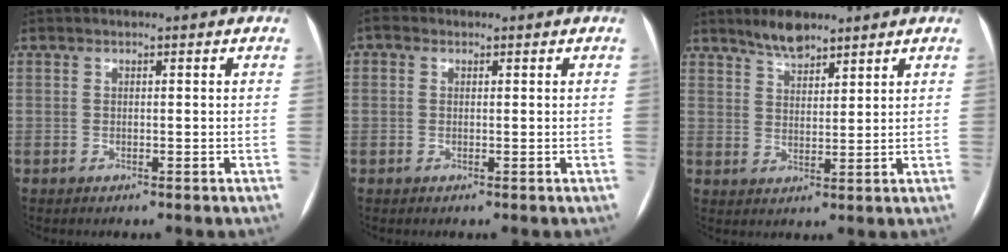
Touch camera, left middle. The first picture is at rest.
{"total": 0.9, "force": [-0.6, -0.5, -0.4], "torque": [0.005, -0.002, -0.012]}
{"total": 4.9, "force": [4.2, 1.3, 2.1], "torque": [-0.045, 0.002, 0.076]}